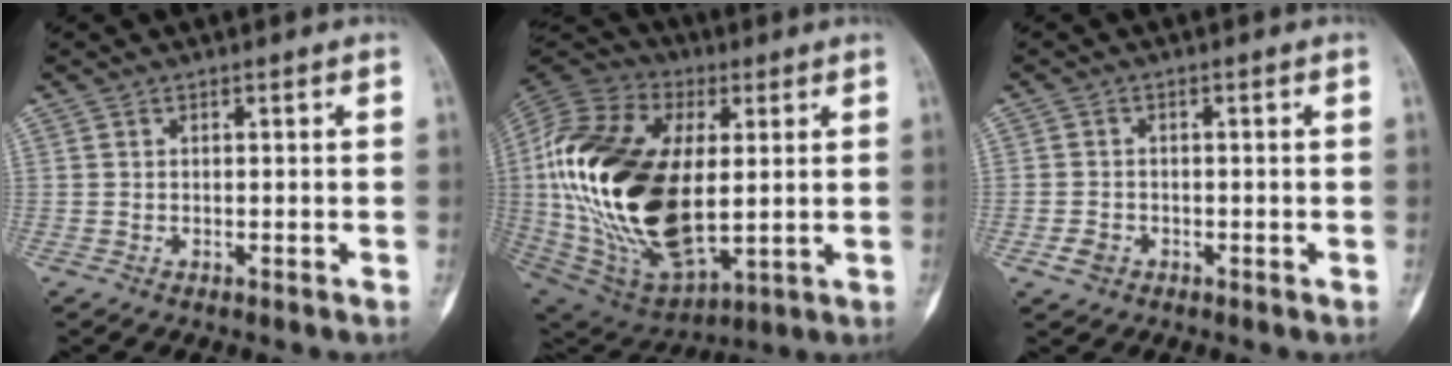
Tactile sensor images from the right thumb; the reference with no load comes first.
{"total": 32.6, "force": [2.1, 18.0, 27.1], "torque": [-0.561, -0.013, 0.050]}
{"total": 2.3, "force": [-1.1, 1.9, 0.7], "torque": [-0.008, 0.008, -0.017]}